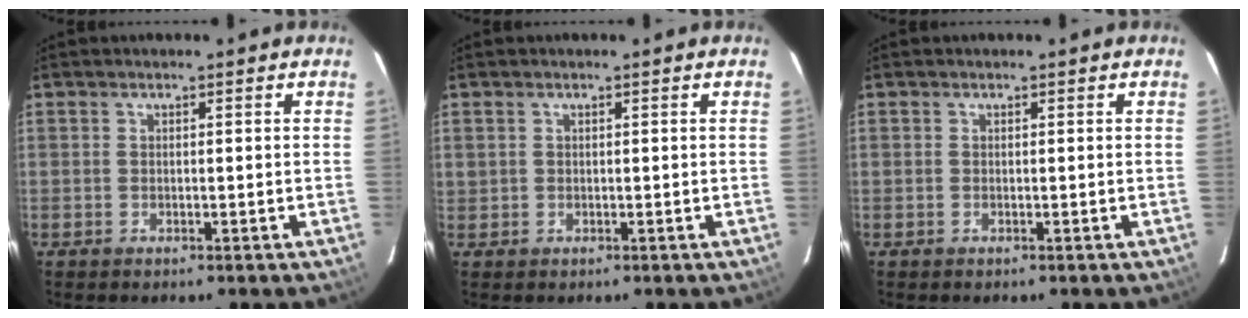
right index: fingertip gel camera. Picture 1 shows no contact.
{"total": 0.7, "force": [0.2, 0.6, 0.1], "torque": [0.000, 0.003, 0.003]}
{"total": 0.0}